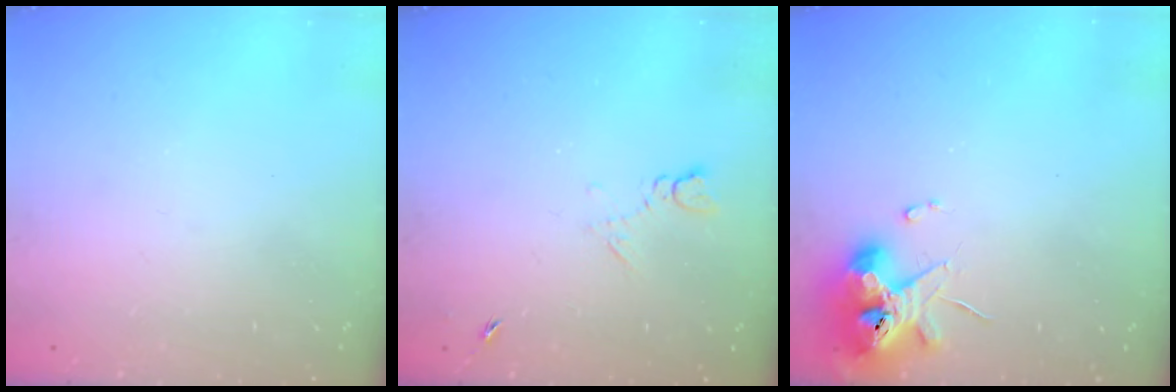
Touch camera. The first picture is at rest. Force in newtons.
{"total": 4.2, "press": 4.2, "slide": 0.7}
{"total": 11.0, "press": 10.9, "slide": 1.6}